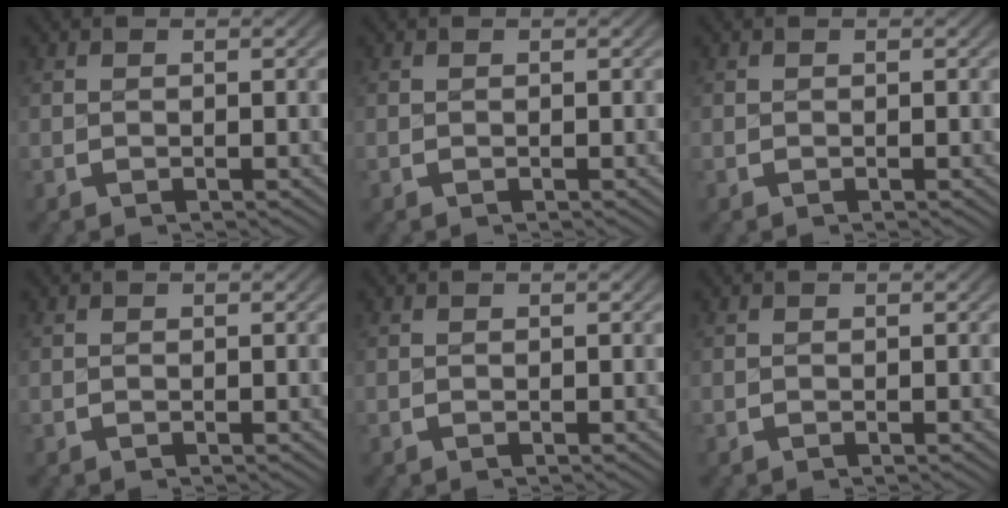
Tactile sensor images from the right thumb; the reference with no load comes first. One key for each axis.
{"total": 0.0}
{"total": 0.0}
{"total": 0.0}
{"total": 0.0}
{"total": 0.0}